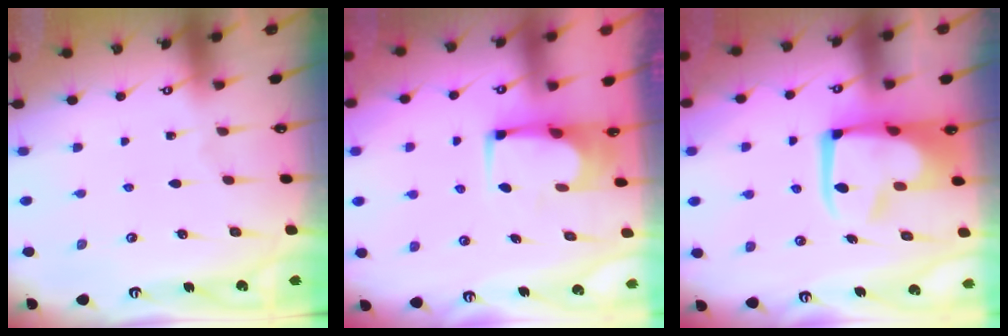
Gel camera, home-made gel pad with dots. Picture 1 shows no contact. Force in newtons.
{"total": 2.5, "press": 2.5, "slide": 0.1}
{"total": 8.6, "press": 8.5, "slide": 1.1}